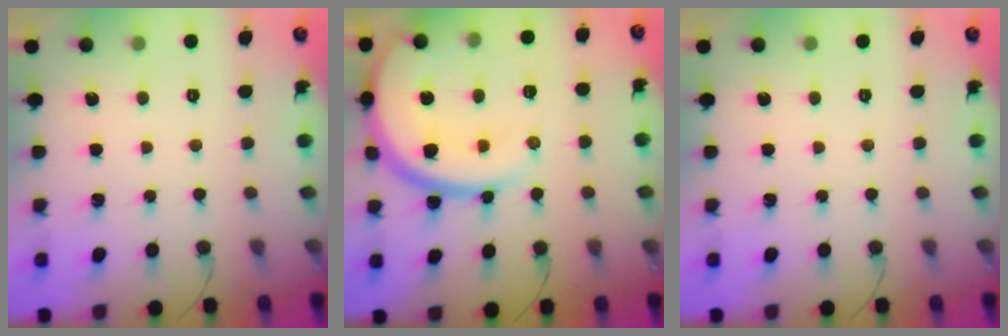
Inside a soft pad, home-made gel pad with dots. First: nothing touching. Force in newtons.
{"total": 21.4, "press": 21.2, "slide": 2.9}
{"total": 0.0}